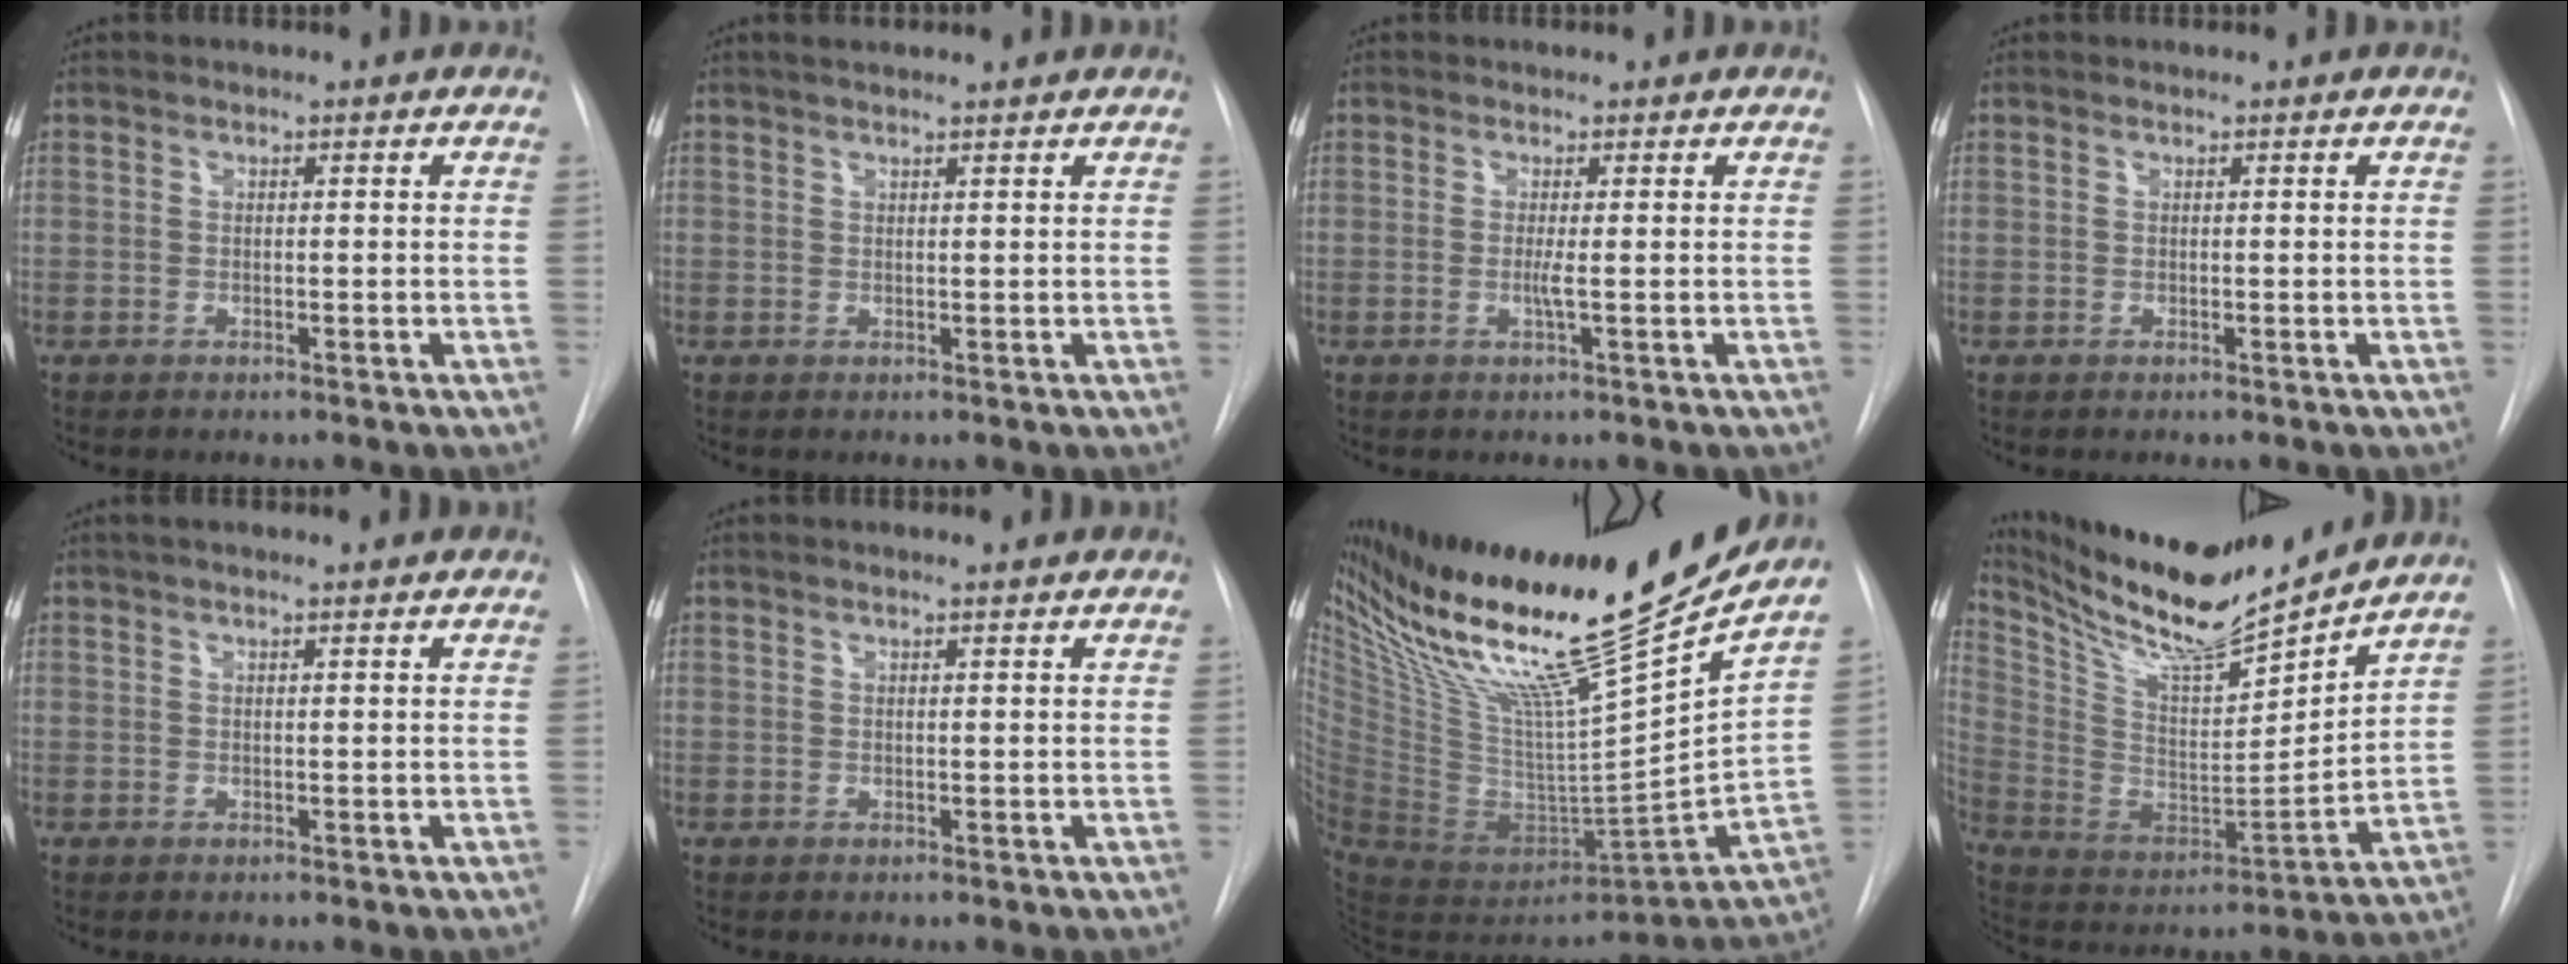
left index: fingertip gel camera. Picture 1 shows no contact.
{"total": 5.5, "force": [4.9, 0.2, 2.4], "torque": [-0.036, 0.024, 0.063]}
{"total": 1.1, "force": [-0.1, -0.3, 1.1], "torque": [-0.025, -0.004, -0.003]}
{"total": 0.0}
{"total": 4.5, "force": [3.9, 0.0, 2.3], "torque": [-0.034, 0.022, 0.050]}
{"total": 1.9, "force": [1.7, -0.2, 0.7], "torque": [-0.012, 0.007, 0.022]}
{"total": 30.7, "force": [22.5, 0.9, 20.8], "torque": [-0.354, -0.020, 0.375]}
{"total": 22.0, "force": [19.8, 1.7, 9.6], "torque": [-0.195, -0.029, 0.338]}